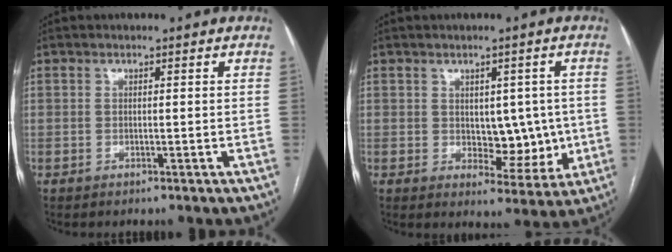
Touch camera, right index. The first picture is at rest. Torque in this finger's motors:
{"motor_torque": [0.15, 0.17, 0.12, 0.02]}